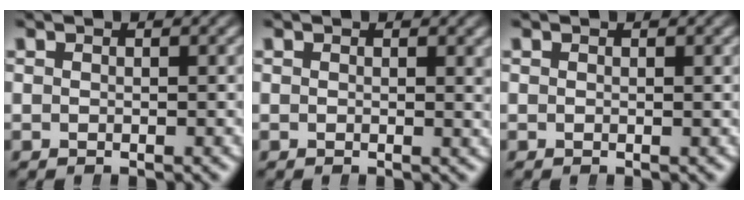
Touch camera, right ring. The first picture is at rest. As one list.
[{"total": 0.5, "force": [0.4, 0.1, 0.4], "torque": [-0.006, -0.007, 0.005]}, {"total": 0.0}]